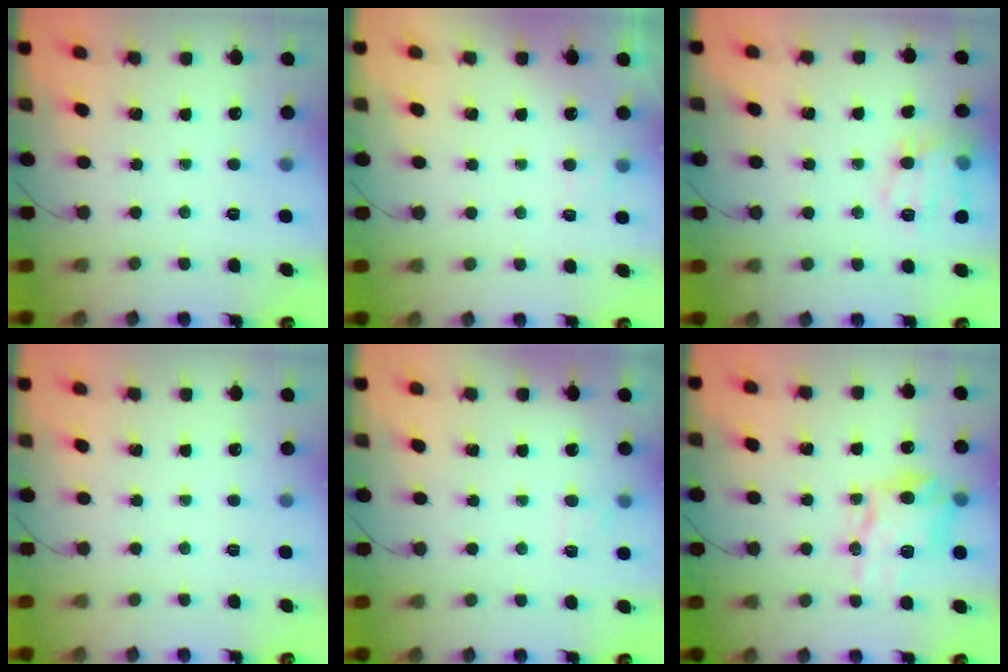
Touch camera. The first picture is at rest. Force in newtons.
{"total": 1.4, "press": 1.0, "slide": 1.0}
{"total": 12.7, "press": 12.7, "slide": 0.5}
{"total": 0.0}
{"total": 4.6, "press": 4.3, "slide": 1.5}
{"total": 14.3, "press": 14.2, "slide": 0.6}